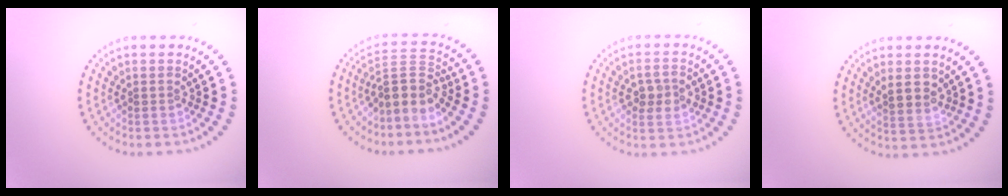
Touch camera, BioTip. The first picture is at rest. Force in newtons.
{"total": 3.4, "press": 2.6, "slide": 2.1}
{"total": 2.4, "press": 2.4, "slide": 0.2}
{"total": 2.6, "press": 2.5, "slide": 0.8}